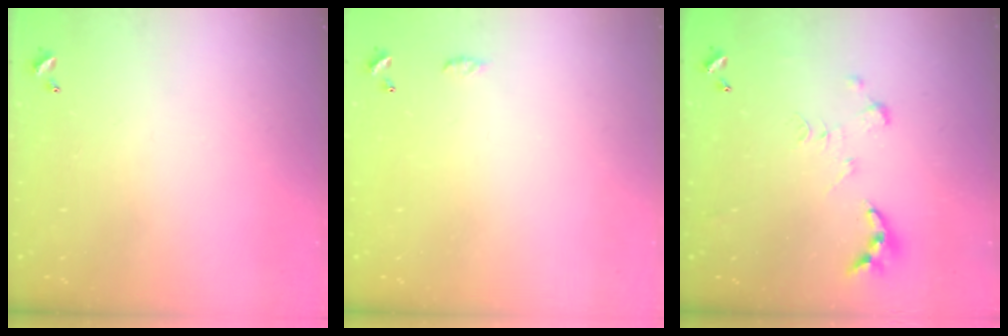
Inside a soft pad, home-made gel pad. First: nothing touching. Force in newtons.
{"total": 3.0, "press": 3.0, "slide": 0.5}
{"total": 0.0}